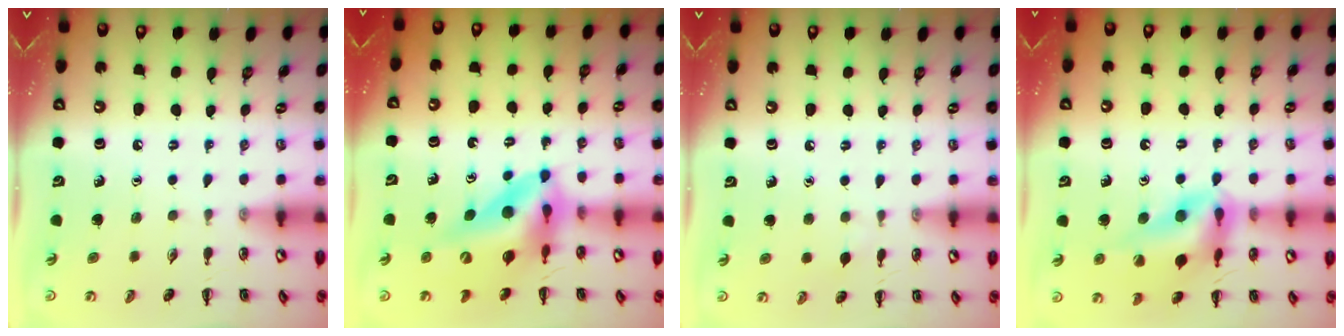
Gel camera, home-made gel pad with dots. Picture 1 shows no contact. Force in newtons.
{"total": 13.1, "press": 12.4, "slide": 4.1}
{"total": 3.0, "press": 2.7, "slide": 1.2}
{"total": 14.7, "press": 14.5, "slide": 2.7}